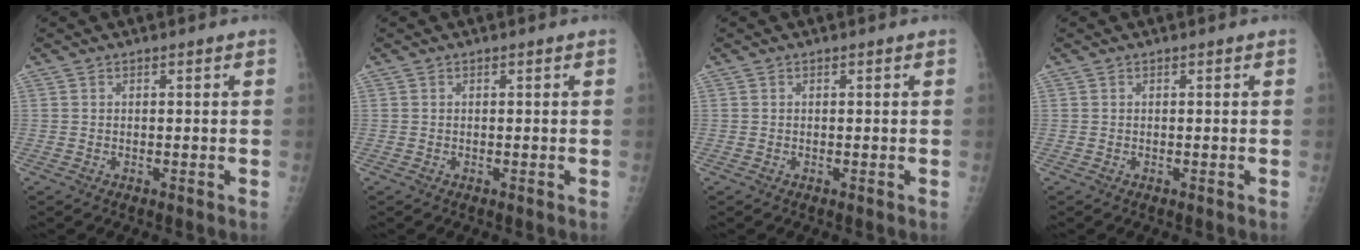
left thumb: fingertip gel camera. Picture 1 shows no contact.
{"total": 0.0}
{"total": 0.0}
{"total": 0.0}